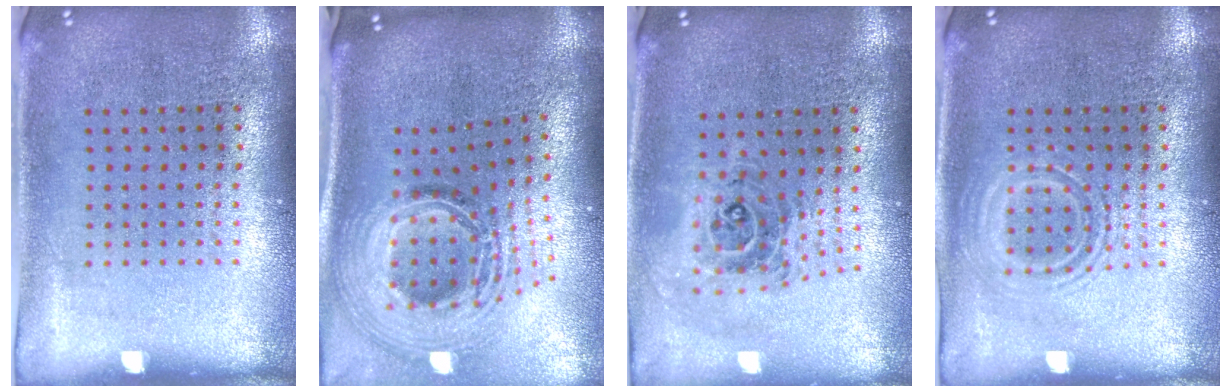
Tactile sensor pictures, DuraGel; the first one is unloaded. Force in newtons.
{"total": 2.5, "press": 1.8, "slide": 1.8}
{"total": 1.0, "press": 0.9, "slide": 0.3}
{"total": 1.1, "press": 1.1, "slide": 0.2}